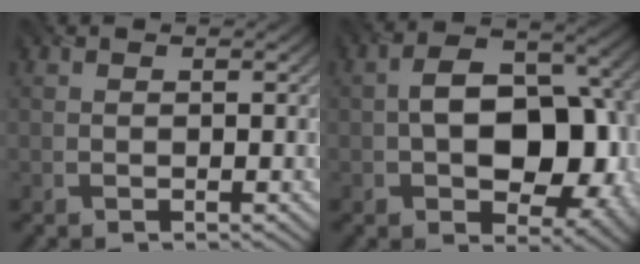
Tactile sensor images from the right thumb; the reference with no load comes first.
{"total": 12.4, "force": [-1.4, 7.8, 9.5], "torque": [-0.142, -0.004, -0.014]}